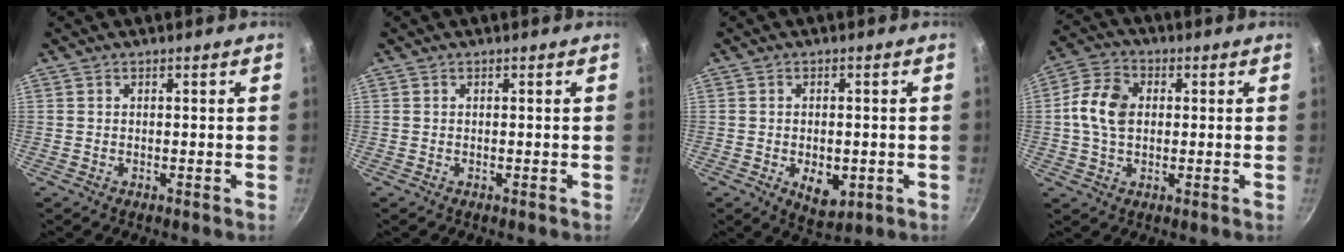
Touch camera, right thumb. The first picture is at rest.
{"total": 0.0}
{"total": 6.6, "force": [-1.7, 3.9, 5.0], "torque": [-0.055, -0.005, -0.014]}
{"total": 9.2, "force": [0.8, 6.6, 6.4], "torque": [-0.111, 0.015, 0.004]}